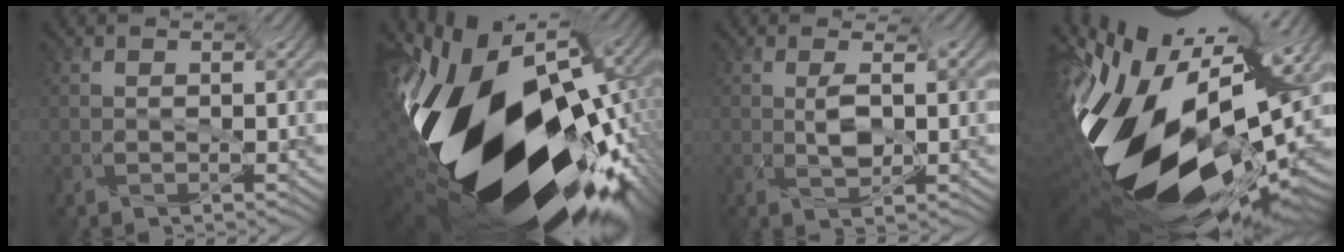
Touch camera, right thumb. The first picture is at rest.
{"total": 18.6, "force": [-7.2, 10.4, 13.6], "torque": [-0.253, -0.089, -0.098]}
{"total": 1.9, "force": [-1.4, 0.2, 1.3], "torque": [-0.031, -0.003, -0.026]}
{"total": 15.5, "force": [-3.9, 6.6, 13.5], "torque": [-0.264, -0.085, -0.050]}